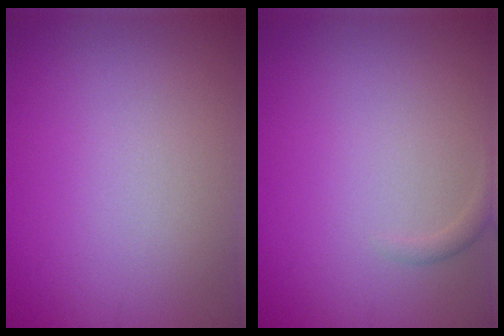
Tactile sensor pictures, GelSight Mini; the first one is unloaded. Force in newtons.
{"total": 0.8, "press": 0.8, "slide": 0.1}